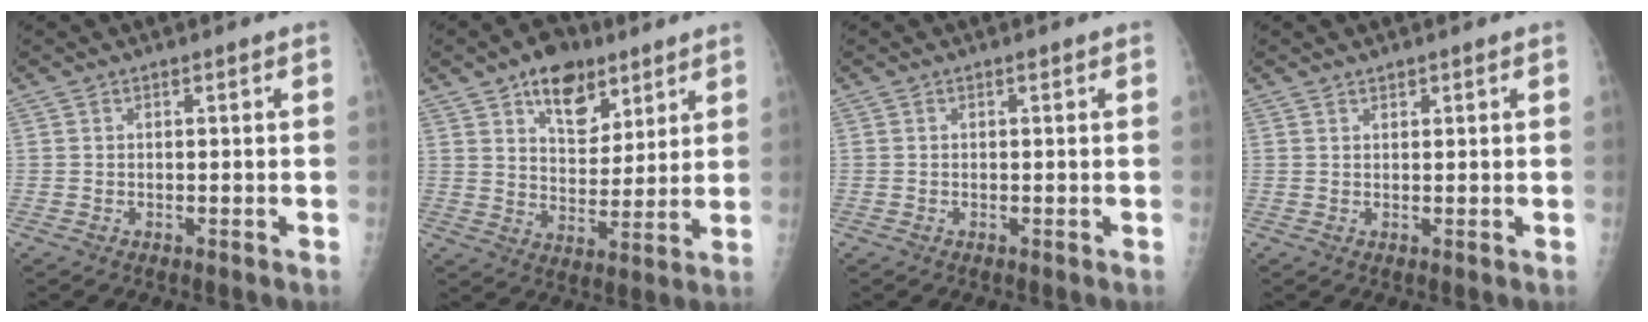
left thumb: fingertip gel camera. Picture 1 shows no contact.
{"total": 12.0, "force": [7.3, 7.0, 6.6], "torque": [-0.066, -0.039, 0.117]}
{"total": 0.0}
{"total": 1.1, "force": [1.0, 0.5, 0.3], "torque": [0.002, -0.006, 0.014]}